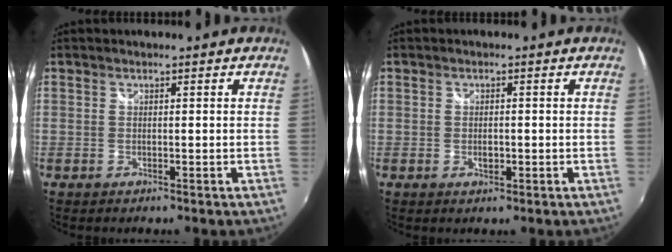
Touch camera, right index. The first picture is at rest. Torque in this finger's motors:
{"motor_torque": [-0.20, 0.18, -0.02, -0.02]}